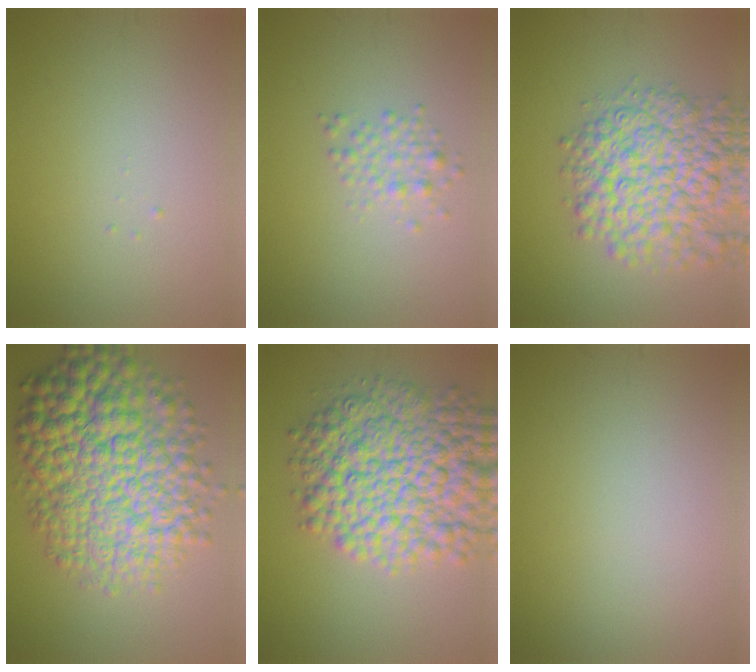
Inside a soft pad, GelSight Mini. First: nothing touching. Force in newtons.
{"total": 1.9, "press": 1.9, "slide": 0.1}
{"total": 9.5, "press": 9.5, "slide": 0.4}
{"total": 13.0, "press": 13.0, "slide": 0.3}
{"total": 11.5, "press": 11.5, "slide": 0.3}
{"total": 0.0}